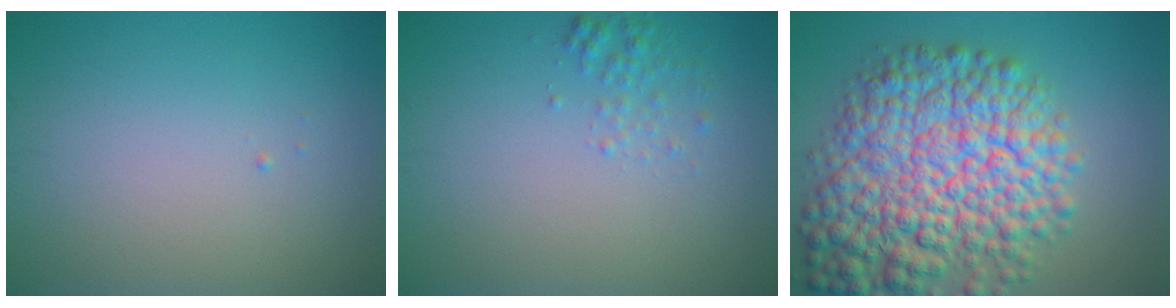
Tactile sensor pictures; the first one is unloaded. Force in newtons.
{"total": 1.3, "press": 1.3, "slide": 0.1}
{"total": 12.3, "press": 12.3, "slide": 0.5}